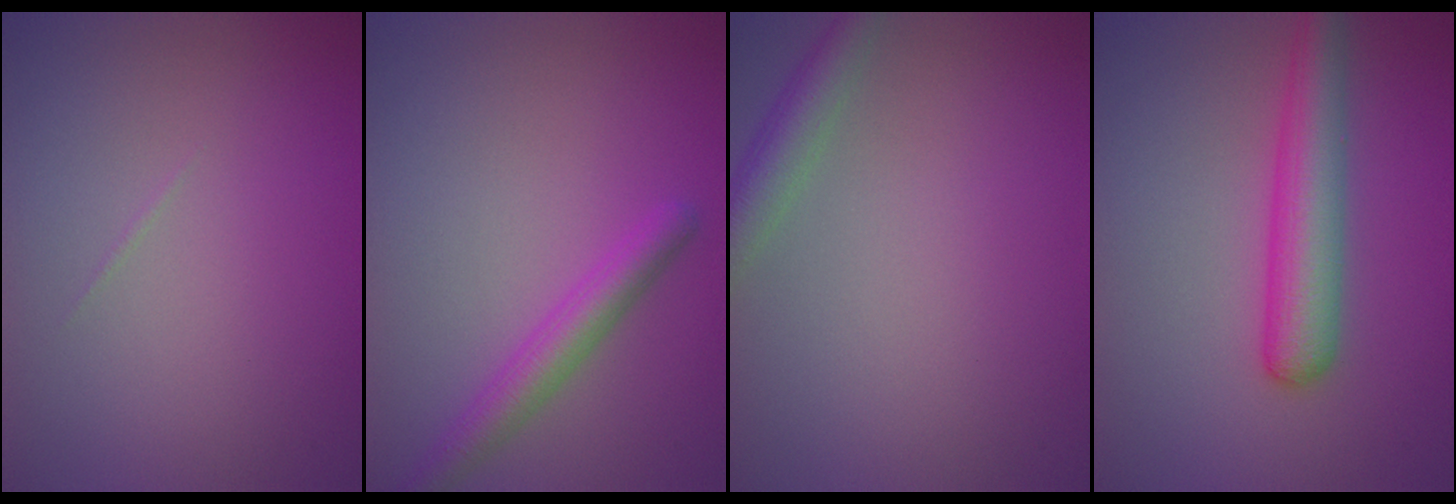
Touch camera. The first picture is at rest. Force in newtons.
{"total": 2.9, "press": 2.9, "slide": 0.1}
{"total": 2.9, "press": 2.9, "slide": 0.1}
{"total": 4.7, "press": 4.7, "slide": 0.2}